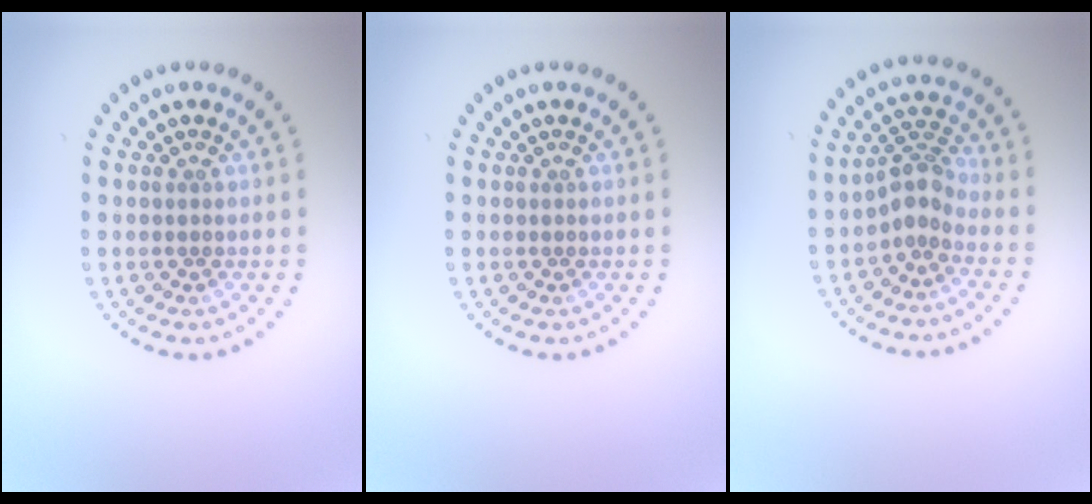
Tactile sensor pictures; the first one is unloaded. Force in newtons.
{"total": 0.0}
{"total": 2.7, "press": 2.2, "slide": 1.7}